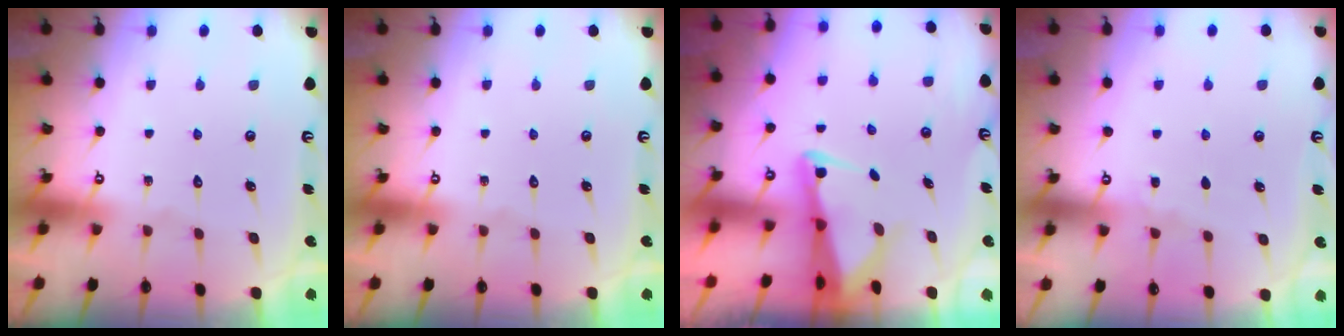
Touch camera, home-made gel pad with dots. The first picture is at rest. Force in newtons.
{"total": 0.0}
{"total": 3.6, "press": 3.5, "slide": 0.6}
{"total": 2.9, "press": 2.8, "slide": 0.5}